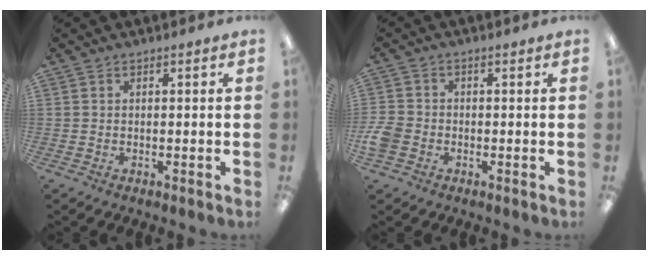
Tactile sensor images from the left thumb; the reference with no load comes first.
{"total": 4.7, "force": [-1.6, 3.7, 2.4], "torque": [-0.049, 0.009, -0.028]}